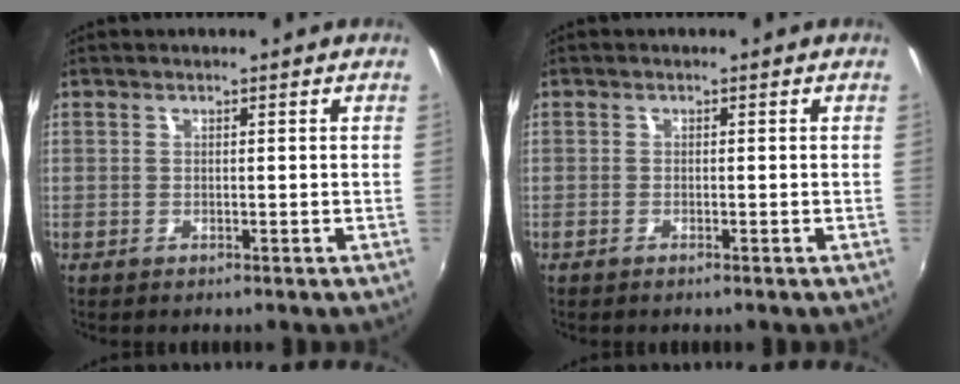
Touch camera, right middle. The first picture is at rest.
{"total": 0.7, "force": [-0.6, 0.0, 0.3], "torque": [-0.006, -0.003, -0.013]}